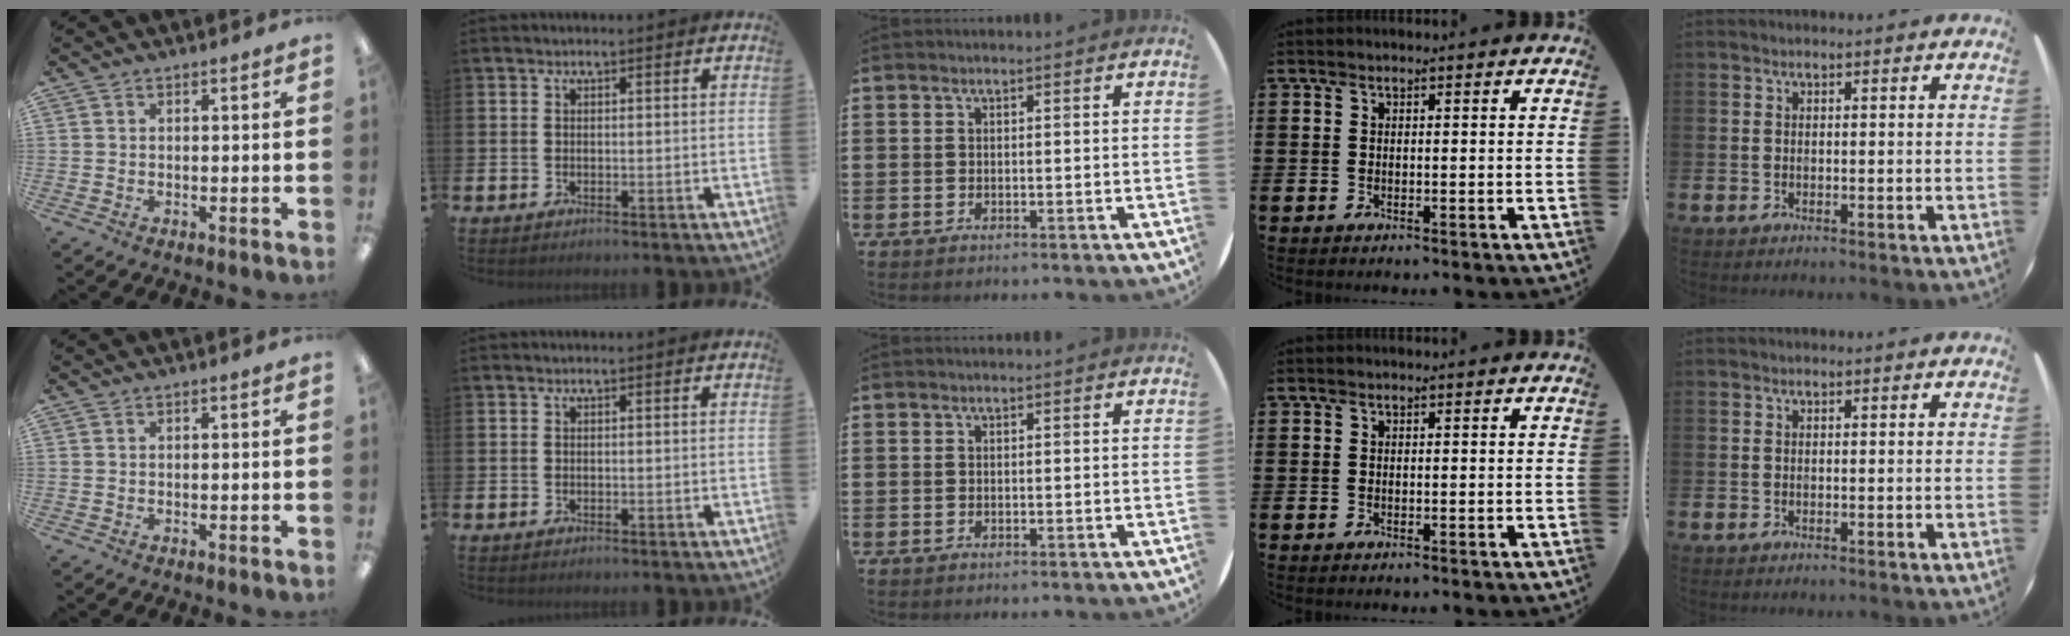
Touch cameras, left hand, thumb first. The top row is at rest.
{}